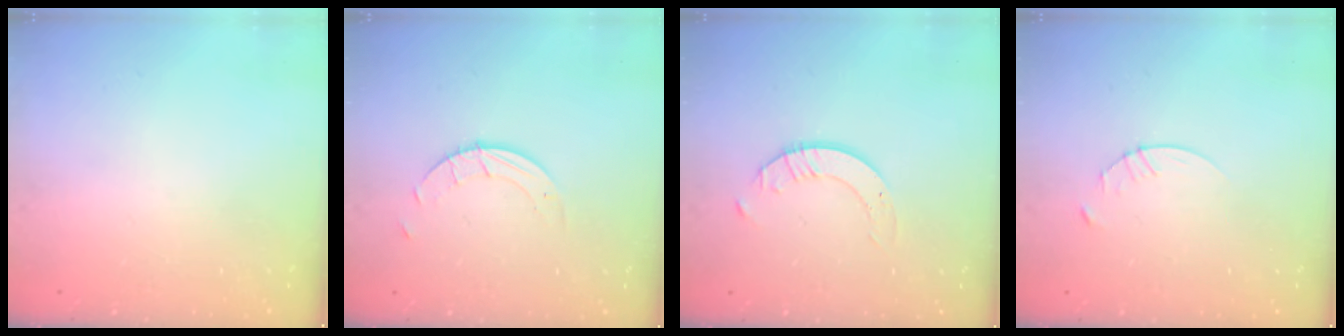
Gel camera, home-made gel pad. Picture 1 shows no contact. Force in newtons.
{"total": 2.5, "press": 2.5, "slide": 0.2}
{"total": 2.0, "press": 2.0, "slide": 0.2}
{"total": 2.9, "press": 2.9, "slide": 0.4}